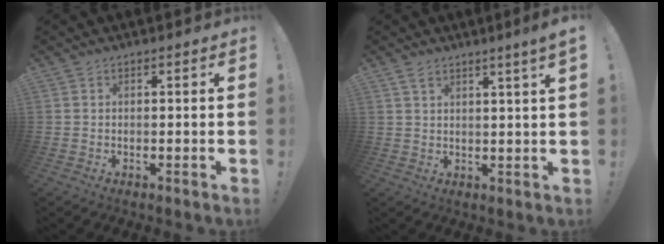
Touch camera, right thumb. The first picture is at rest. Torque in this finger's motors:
{"motor_torque": [-0.03, 0.02, 0.00, 0.04, 0.00]}